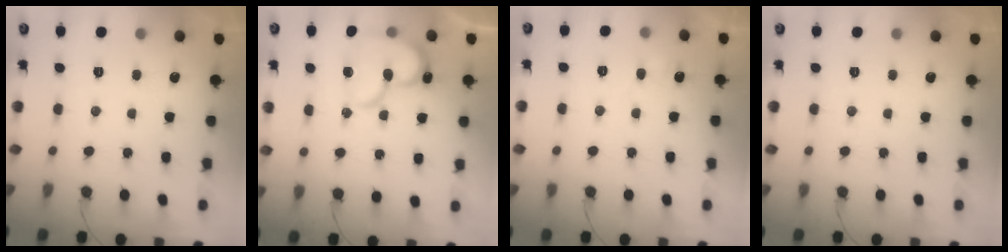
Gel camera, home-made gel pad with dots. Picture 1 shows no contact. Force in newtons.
{"total": 15.6, "press": 15.5, "slide": 1.4}
{"total": 5.8, "press": 5.8, "slide": 0.4}
{"total": 0.0}